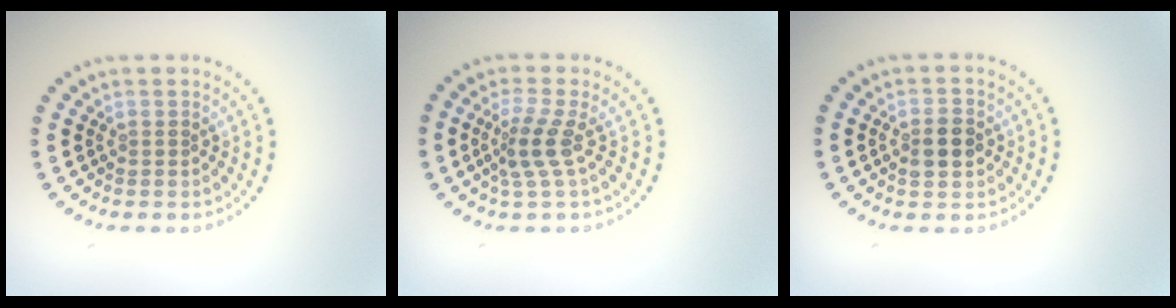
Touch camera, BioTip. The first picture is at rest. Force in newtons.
{"total": 2.6, "press": 1.9, "slide": 1.8}
{"total": 2.9, "press": 2.9, "slide": 0.1}